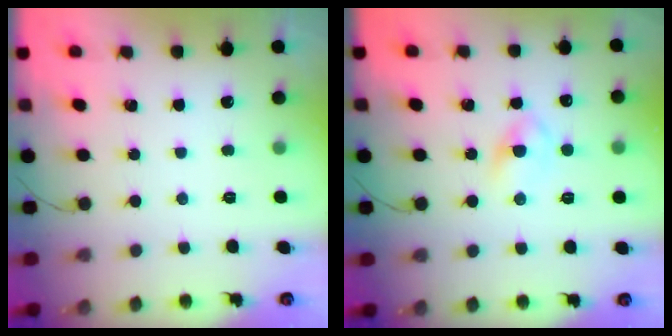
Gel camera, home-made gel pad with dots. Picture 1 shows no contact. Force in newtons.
{"total": 3.7, "press": 3.5, "slide": 1.2}